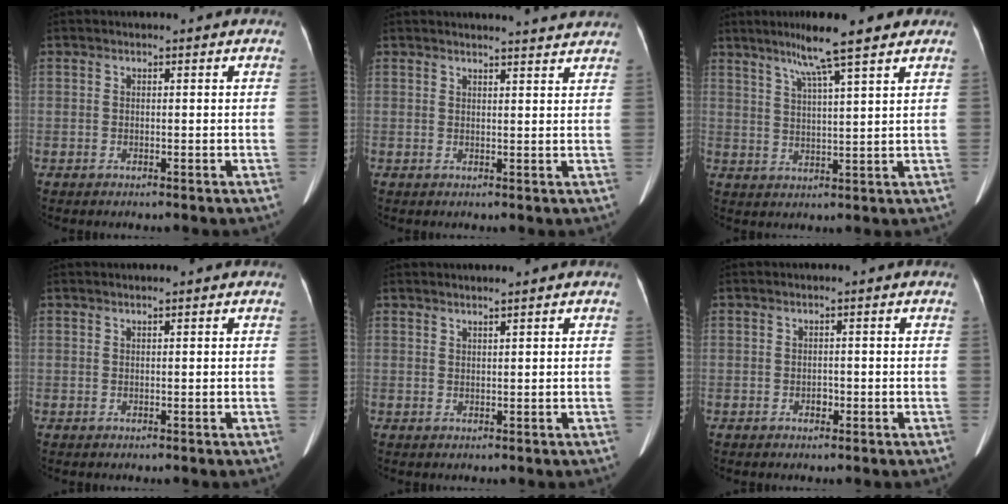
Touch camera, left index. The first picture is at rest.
{"total": 6.3, "force": [6.2, 0.1, 1.4], "torque": [-0.019, 0.002, 0.058]}
{"total": 9.2, "force": [6.5, -0.4, 6.4], "torque": [-0.104, 0.017, 0.106]}
{"total": 0.0}
{"total": 0.8, "force": [0.7, -0.3, 0.3], "torque": [-0.015, -0.003, 0.020]}
{"total": 1.0, "force": [-0.5, 0.7, 0.5], "torque": [-0.009, 0.002, -0.006]}